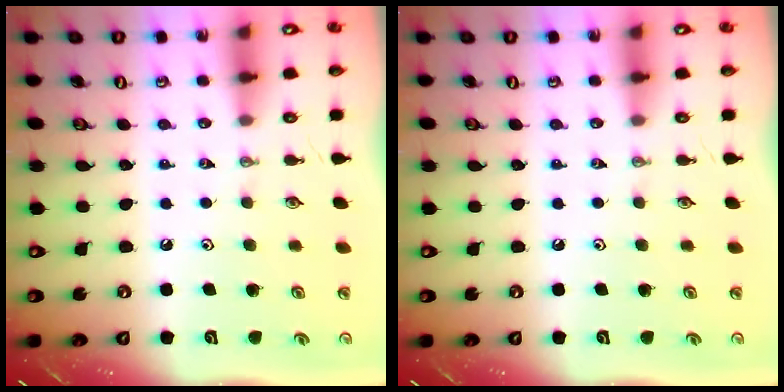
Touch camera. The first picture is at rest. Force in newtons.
{"total": 0.0}